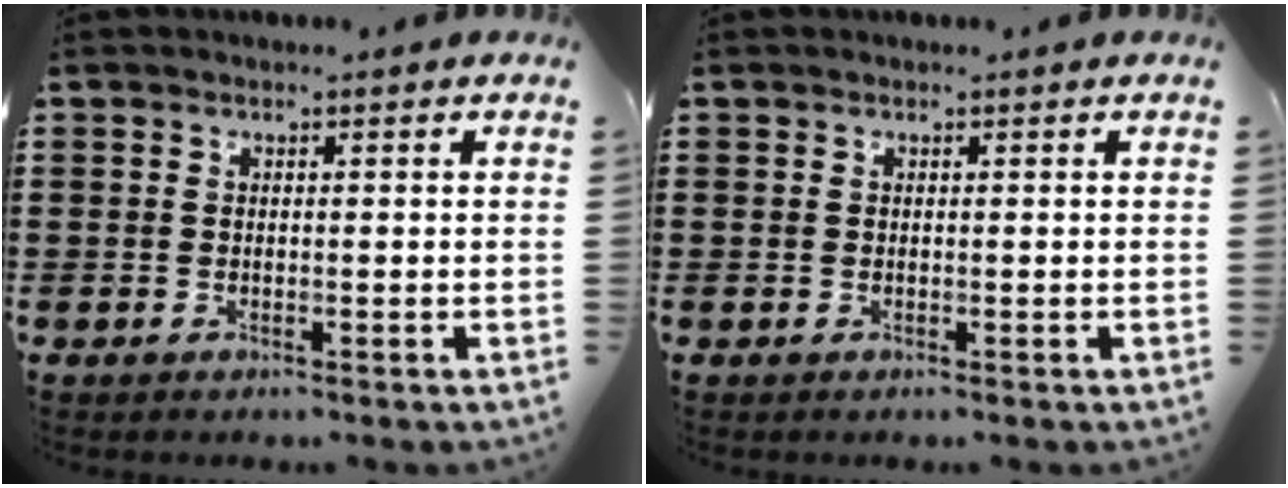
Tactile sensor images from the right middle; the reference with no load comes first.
{"total": 0.0}